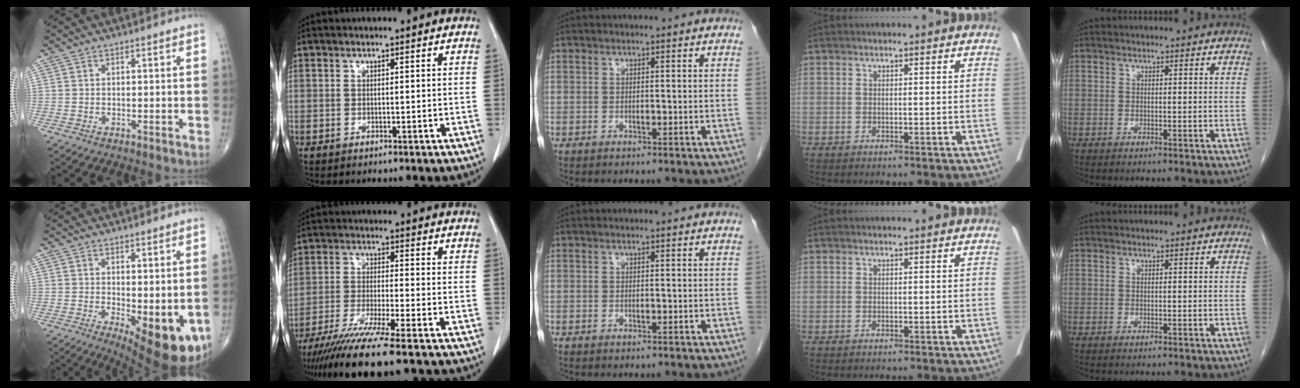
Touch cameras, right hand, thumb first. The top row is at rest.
{"thumb": {"total": 11.9, "force": [-2.8, 4.2, 10.7], "torque": [-0.135, -0.028, -0.024]}, "index": {"total": 12.2, "force": [-9.8, -1.0, 7.3], "torque": [-0.115, -0.036, -0.160]}}